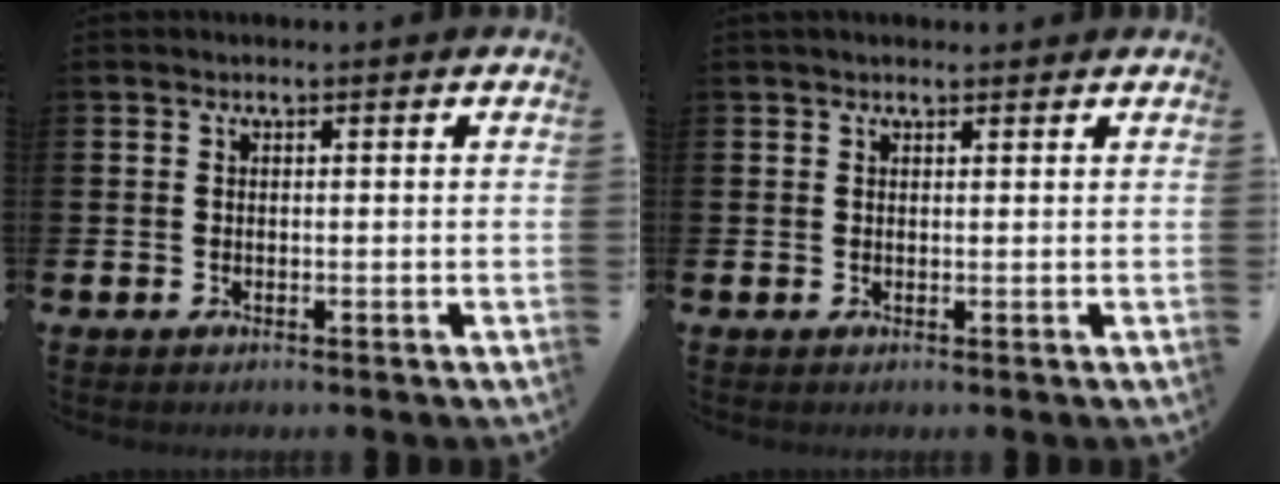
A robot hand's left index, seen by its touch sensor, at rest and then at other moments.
{"total": 1.0, "force": [0.9, 0.3, 0.3], "torque": [0.004, -0.001, 0.014]}